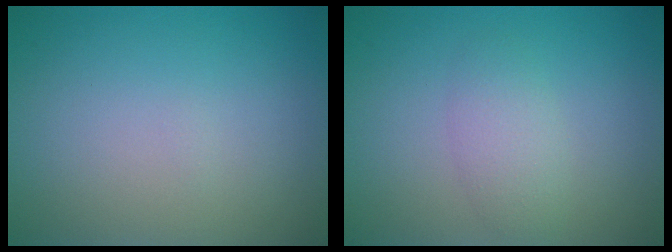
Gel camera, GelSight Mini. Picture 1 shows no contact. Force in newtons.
{"total": 2.1, "press": 2.1, "slide": 0.1}